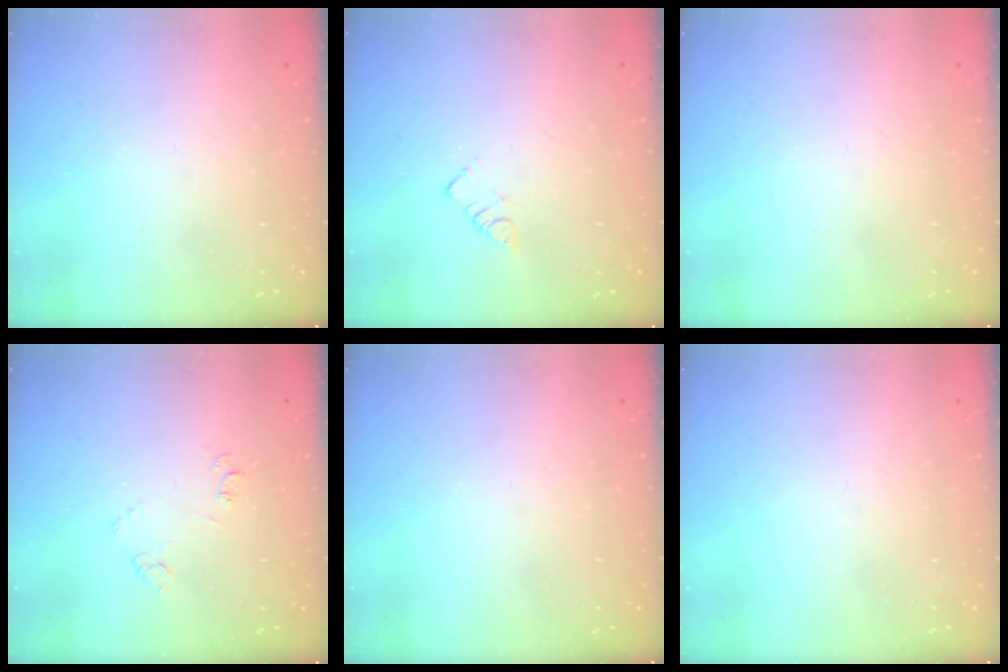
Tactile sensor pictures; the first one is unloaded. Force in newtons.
{"total": 2.5, "press": 2.5, "slide": 0.1}
{"total": 1.7, "press": 1.6, "slide": 0.1}
{"total": 7.9, "press": 7.9, "slide": 0.6}
{"total": 0.0}
{"total": 1.5, "press": 1.5, "slide": 0.1}